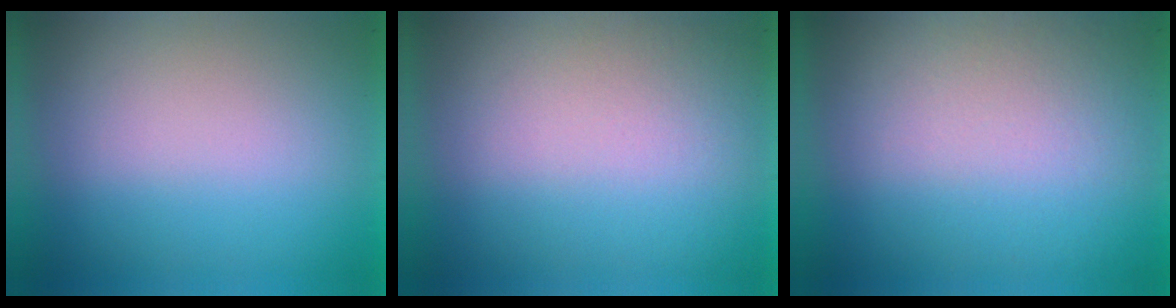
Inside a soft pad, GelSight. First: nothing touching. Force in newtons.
{"total": 1.4}
{"total": 2.7}